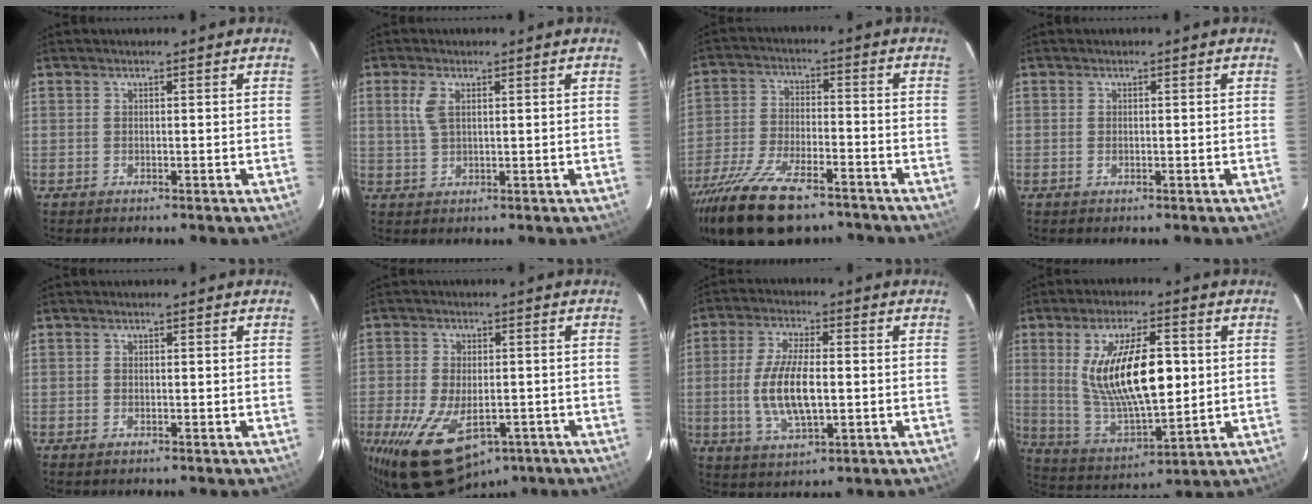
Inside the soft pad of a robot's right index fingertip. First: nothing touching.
{"total": 3.9, "force": [1.4, 1.7, 3.1], "torque": [-0.067, 0.004, 0.030]}
{"total": 18.7, "force": [-13.9, 6.7, 10.5], "torque": [-0.221, -0.039, -0.239]}
{"total": 2.4, "force": [2.0, -1.4, 0.1], "torque": [-0.006, -0.033, 0.009]}
{"total": 0.7, "force": [-0.5, 0.5, 0.3], "torque": [-0.006, -0.002, -0.010]}
{"total": 17.1, "force": [-8.4, 9.4, 11.4], "torque": [-0.244, -0.034, -0.126]}
{"total": 10.9, "force": [-1.1, 4.2, 10.0], "torque": [-0.203, -0.003, -0.018]}
{"total": 17.4, "force": [2.6, 6.6, 15.9], "torque": [-0.297, -0.007, 0.062]}